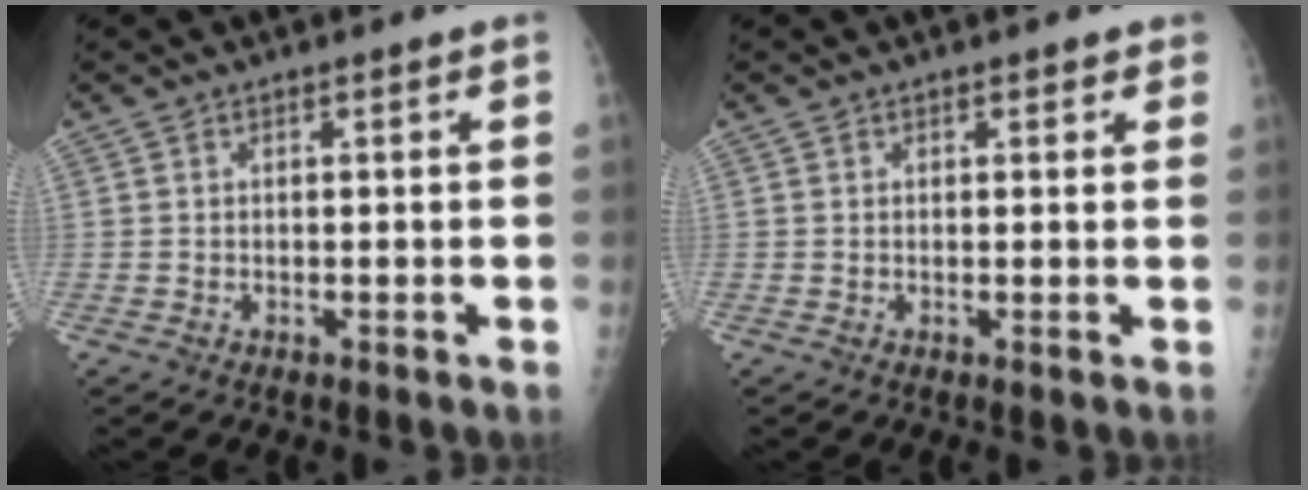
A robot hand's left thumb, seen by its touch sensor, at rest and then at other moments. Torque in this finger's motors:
{"motor_torque": [-0.18, 0.00, 0.05, 0.03, -0.04]}